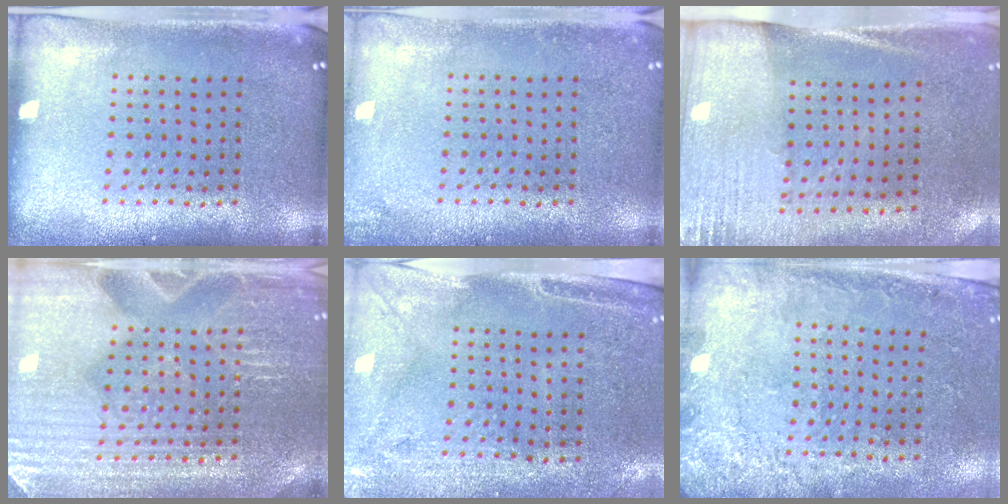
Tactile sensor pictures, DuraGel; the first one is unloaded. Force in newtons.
{"total": 1.3, "press": 1.3, "slide": 0.1}
{"total": 2.7, "press": 2.3, "slide": 1.4}
{"total": 4.2, "press": 4.0, "slide": 1.3}
{"total": 2.9, "press": 2.4, "slide": 1.5}
{"total": 2.7, "press": 2.1, "slide": 1.6}